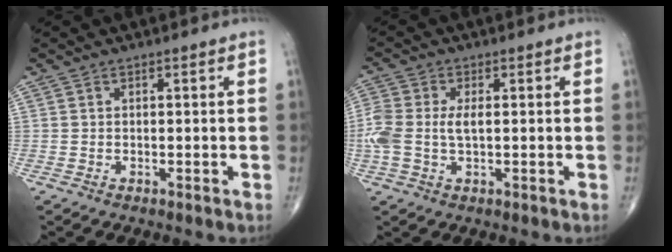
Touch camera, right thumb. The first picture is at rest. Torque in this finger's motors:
{"motor_torque": [0.21, -0.03, 0.43, 0.19, 0.06]}